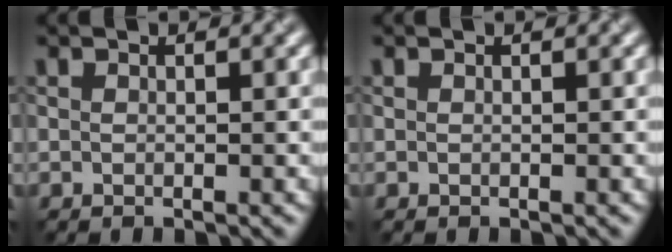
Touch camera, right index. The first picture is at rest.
{"total": 0.0}